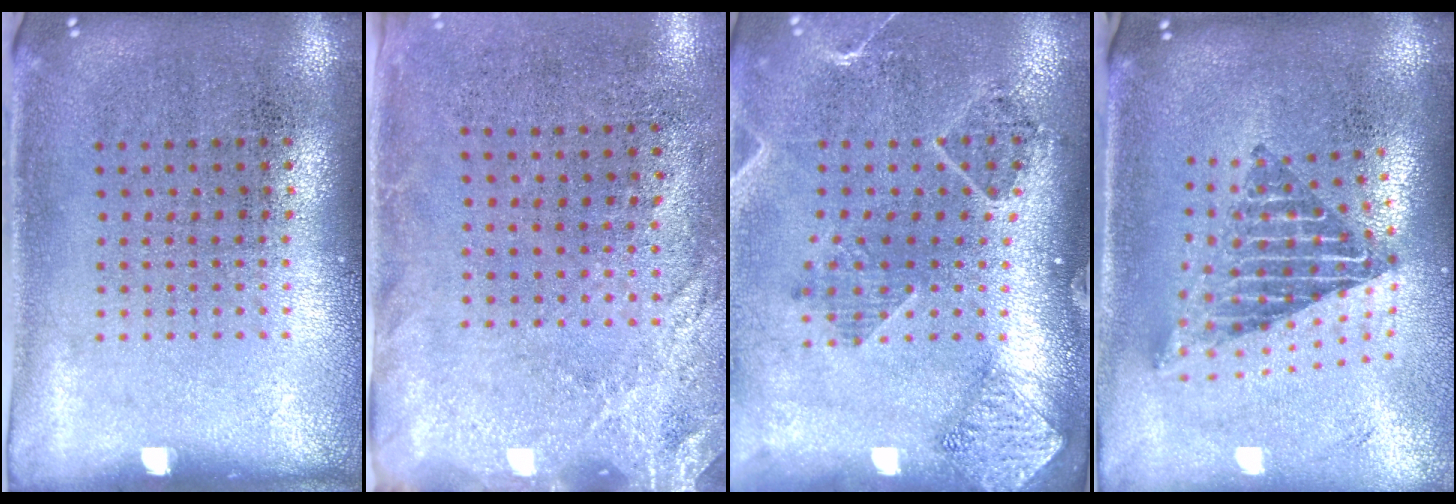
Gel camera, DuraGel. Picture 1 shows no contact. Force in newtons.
{"total": 2.7, "press": 2.1, "slide": 1.7}
{"total": 1.4, "press": 1.4, "slide": 0.1}
{"total": 2.3, "press": 1.6, "slide": 1.6}